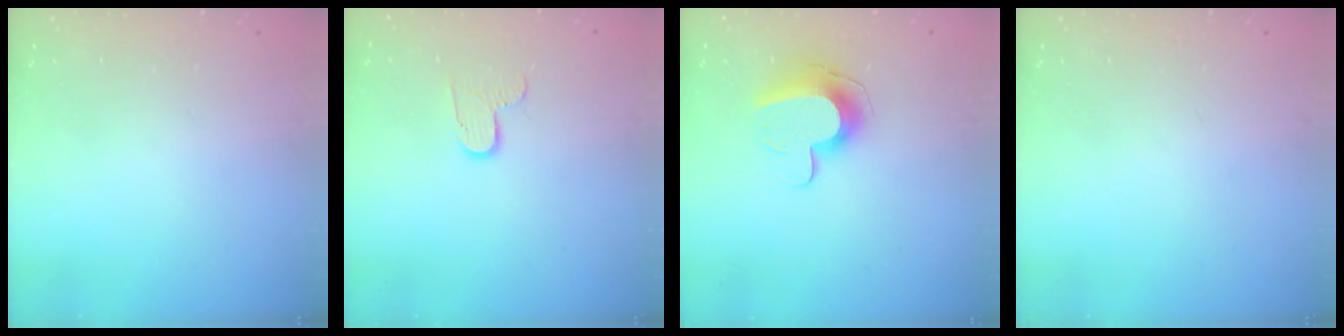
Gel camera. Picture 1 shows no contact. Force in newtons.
{"total": 6.7, "press": 6.7, "slide": 0.4}
{"total": 11.7, "press": 11.7, "slide": 0.7}
{"total": 0.0}